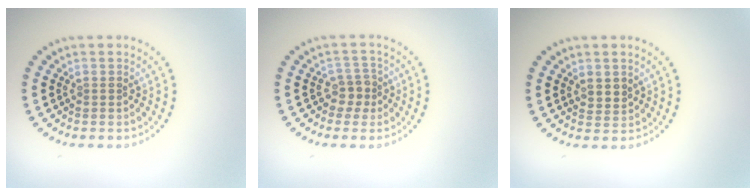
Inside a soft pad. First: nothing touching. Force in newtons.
{"total": 1.9, "press": 1.5, "slide": 1.2}
{"total": 1.5, "press": 1.4, "slide": 0.7}